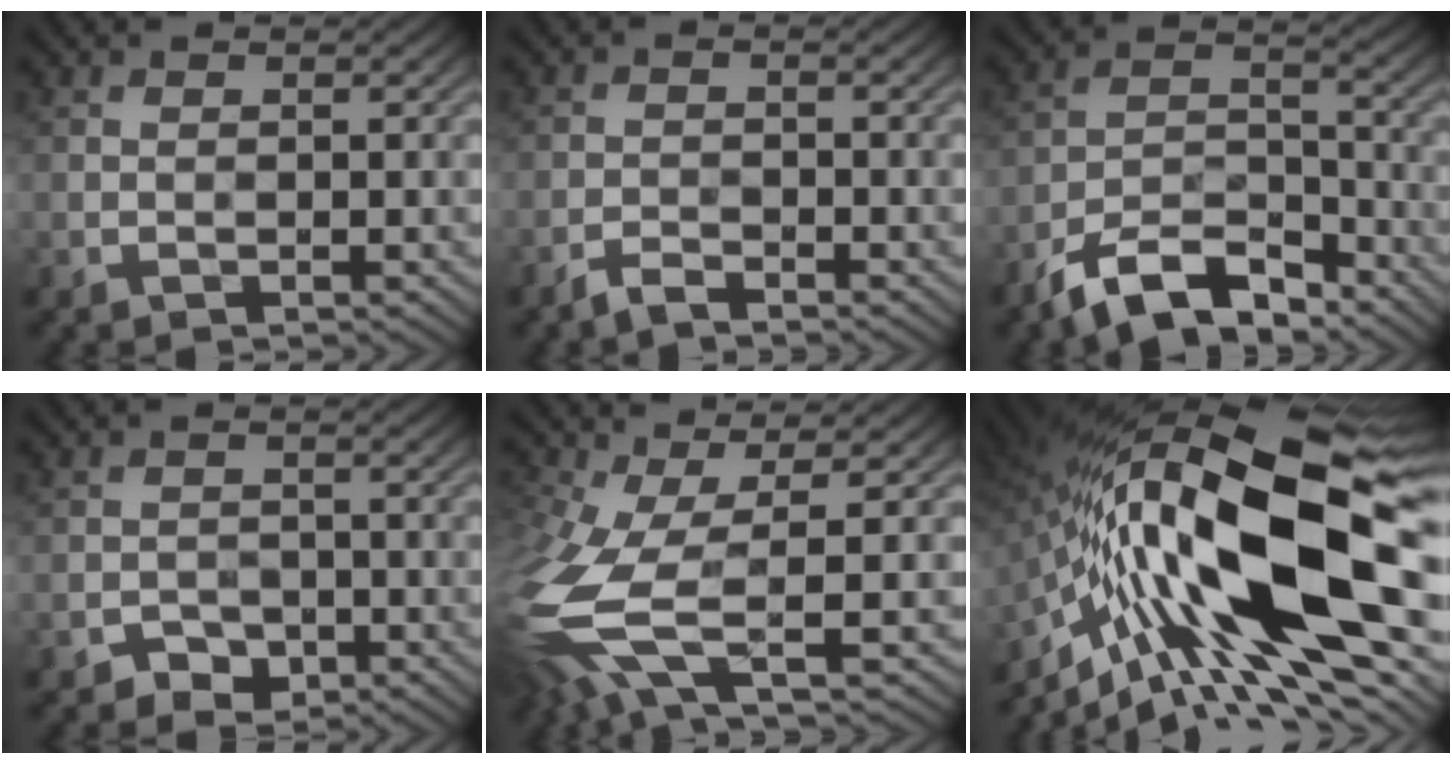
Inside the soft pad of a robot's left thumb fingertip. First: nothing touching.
{"total": 2.1, "force": [-2.0, 0.3, 0.7], "torque": [-0.016, -0.001, -0.042]}
{"total": 10.7, "force": [-8.1, 3.9, 5.7], "torque": [-0.098, 0.002, -0.167]}
{"total": 2.1, "force": [-1.5, 1.4, 0.2], "torque": [0.003, 0.002, -0.027]}
{"total": 10.6, "force": [-2.9, 3.8, 9.5], "torque": [-0.228, -0.025, -0.049]}
{"total": 21.7, "force": [-2.7, 8.3, 19.9], "torque": [-0.383, -0.005, -0.054]}